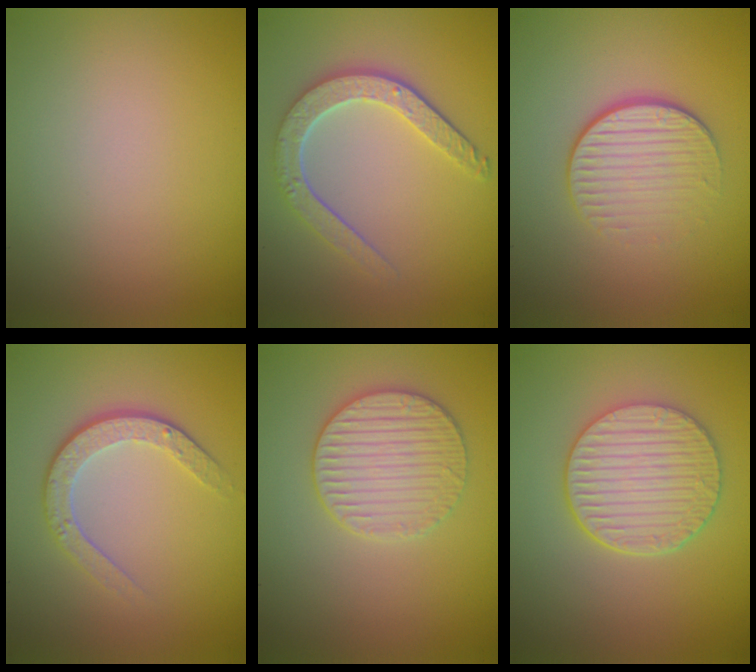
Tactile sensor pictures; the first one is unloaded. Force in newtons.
{"total": 4.5, "press": 3.5, "slide": 2.7}
{"total": 4.2, "press": 2.8, "slide": 3.2}
{"total": 3.5, "press": 2.6, "slide": 2.3}
{"total": 3.6, "press": 3.5, "slide": 0.9}
{"total": 5.9, "press": 4.7, "slide": 3.6}